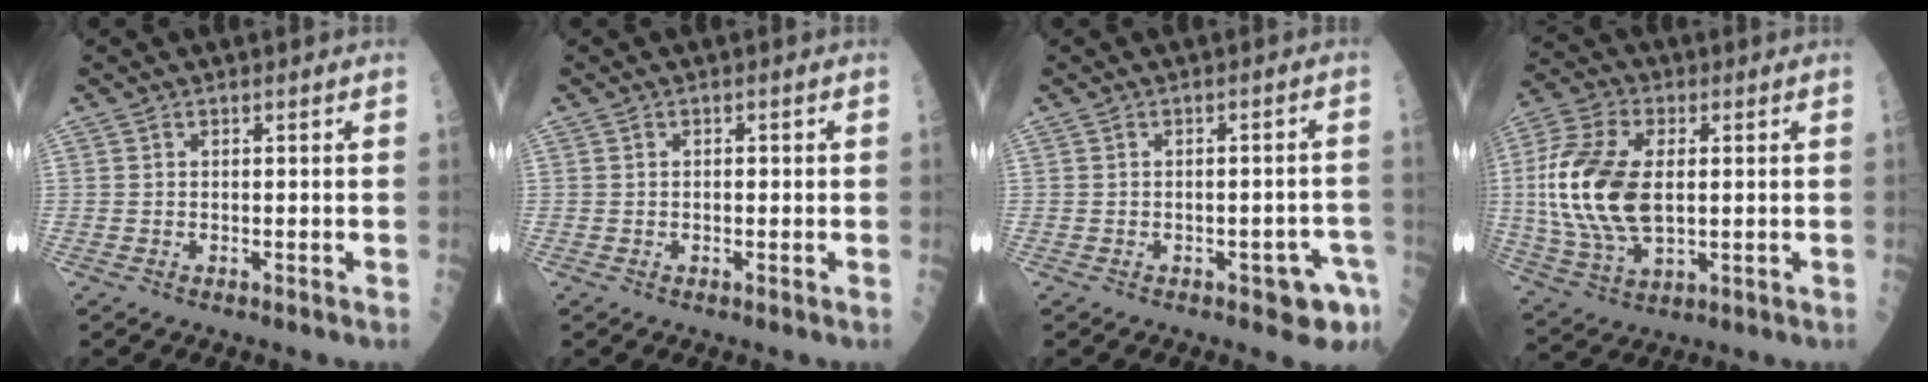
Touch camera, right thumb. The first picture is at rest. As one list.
[{"total": 0.7, "force": [0.0, 0.5, 0.6], "torque": [-0.009, 0.000, 0.000]}, {"total": 5.8, "force": [-2.8, 2.5, 4.5], "torque": [-0.036, 0.022, -0.028]}, {"total": 18.7, "force": [1.3, 10.1, 15.7], "torque": [-0.338, -0.003, 0.023]}]